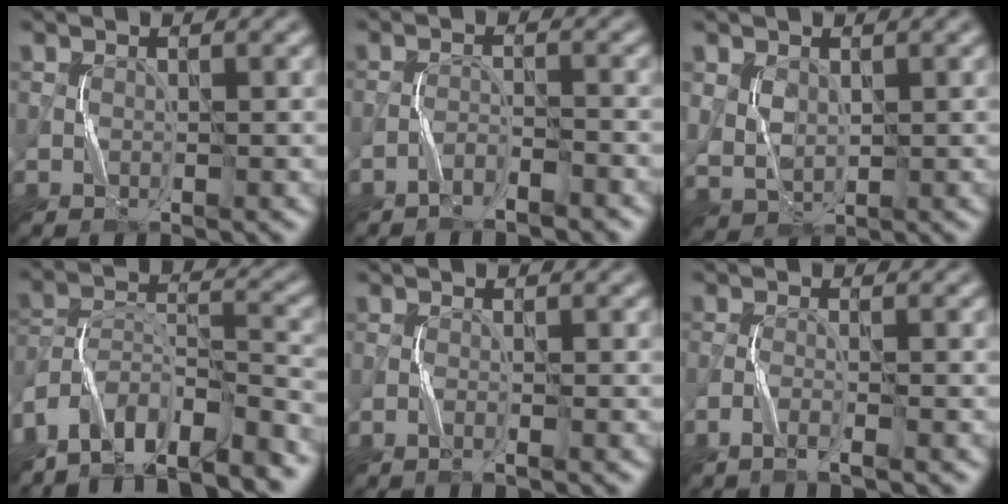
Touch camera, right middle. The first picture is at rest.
{"total": 1.9, "force": [-1.8, 0.0, 0.6], "torque": [-0.009, 0.008, -0.033]}
{"total": 2.0, "force": [0.9, 1.5, 1.1], "torque": [-0.033, -0.002, 0.023]}
{"total": 10.4, "force": [-8.9, 2.4, 4.8], "torque": [-0.095, 0.015, -0.155]}
{"total": 1.1, "force": [-0.9, -0.2, 0.5], "torque": [-0.016, 0.002, -0.017]}
{"total": 1.6, "force": [-1.3, -0.4, 0.8], "torque": [-0.023, 0.000, -0.028]}